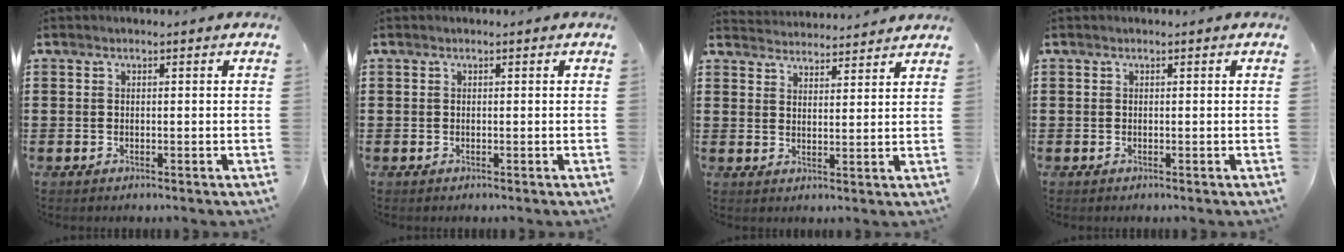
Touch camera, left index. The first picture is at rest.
{"total": 0.0}
{"total": 3.3, "force": [3.3, -0.1, -0.4], "torque": [-0.004, -0.017, 0.060]}
{"total": 0.0}